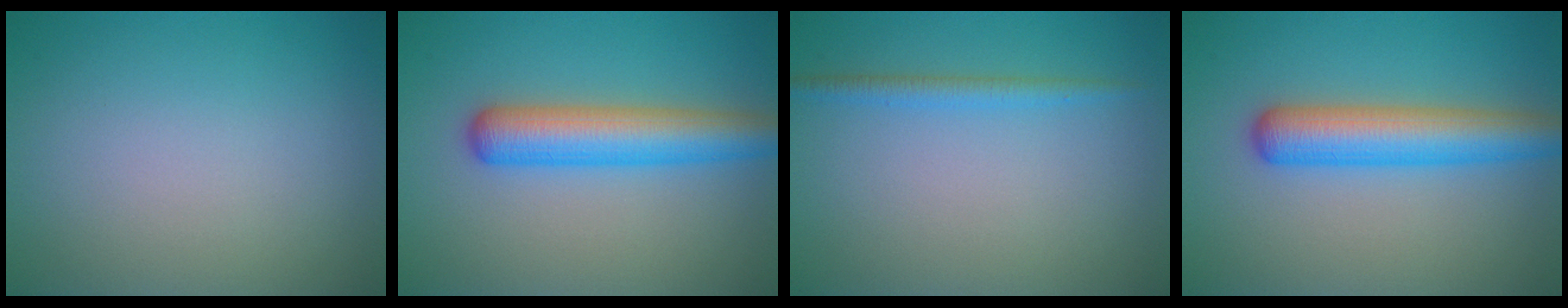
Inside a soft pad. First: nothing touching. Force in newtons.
{"total": 5.5, "press": 5.5, "slide": 0.3}
{"total": 1.6, "press": 1.6, "slide": 0.0}
{"total": 5.5, "press": 5.5, "slide": 0.3}